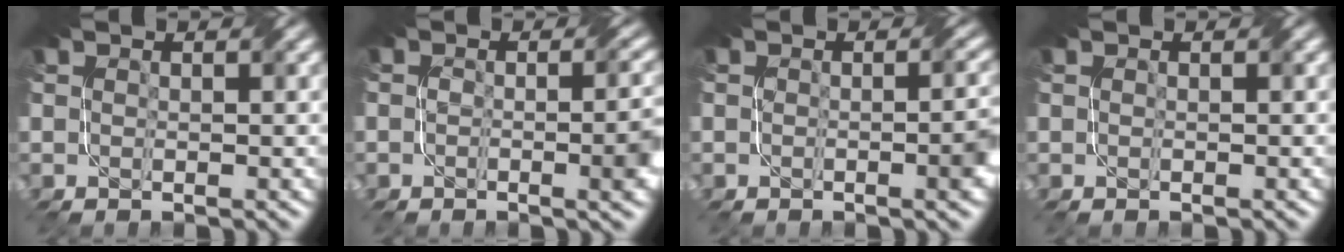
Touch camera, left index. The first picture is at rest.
{"total": 3.7, "force": [-0.8, 1.1, 3.4], "torque": [-0.051, -0.005, -0.010]}
{"total": 2.9, "force": [-0.6, 0.9, 2.7], "torque": [-0.034, -0.002, -0.007]}
{"total": 0.0}